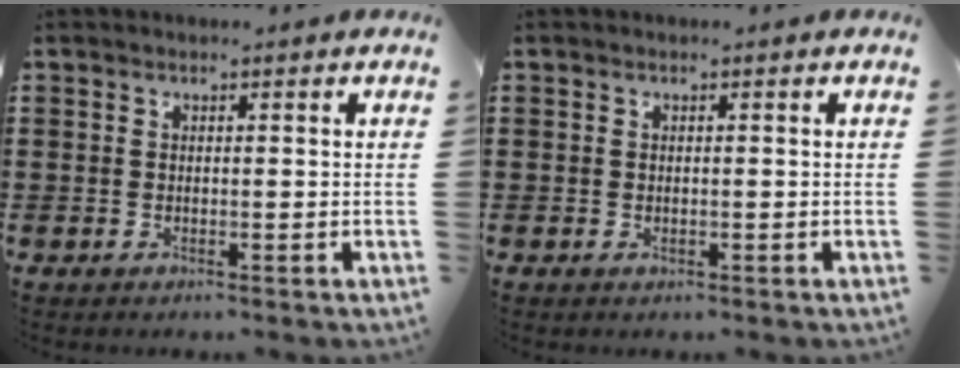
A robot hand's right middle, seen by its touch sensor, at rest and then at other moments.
{"total": 0.0}